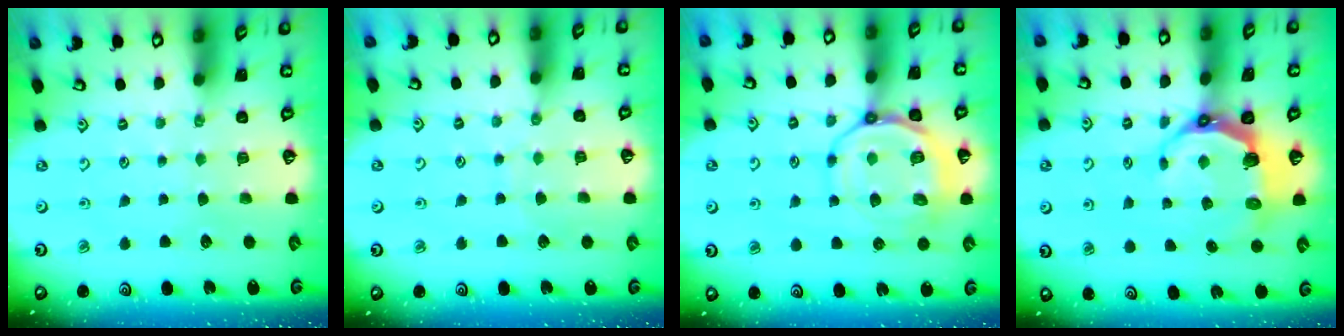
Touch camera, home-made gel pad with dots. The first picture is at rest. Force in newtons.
{"total": 4.8, "press": 4.7, "slide": 0.6}
{"total": 13.4, "press": 13.3, "slide": 1.7}
{"total": 7.9, "press": 6.3, "slide": 4.8}